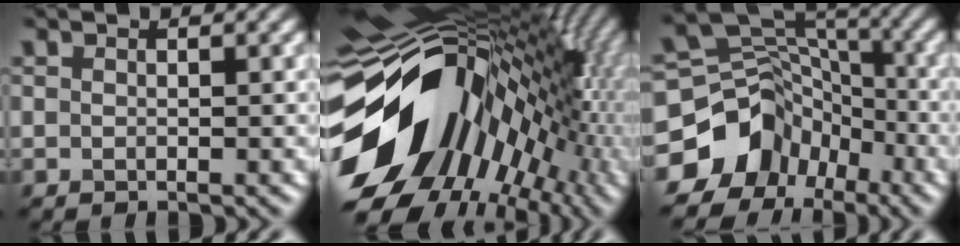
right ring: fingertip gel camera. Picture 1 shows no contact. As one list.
[{"total": 18.8, "force": [-1.0, 12.3, 14.2], "torque": [-0.229, -0.021, -0.008]}, {"total": 10.3, "force": [-5.6, 7.9, 3.2], "torque": [-0.059, 0.016, -0.099]}]